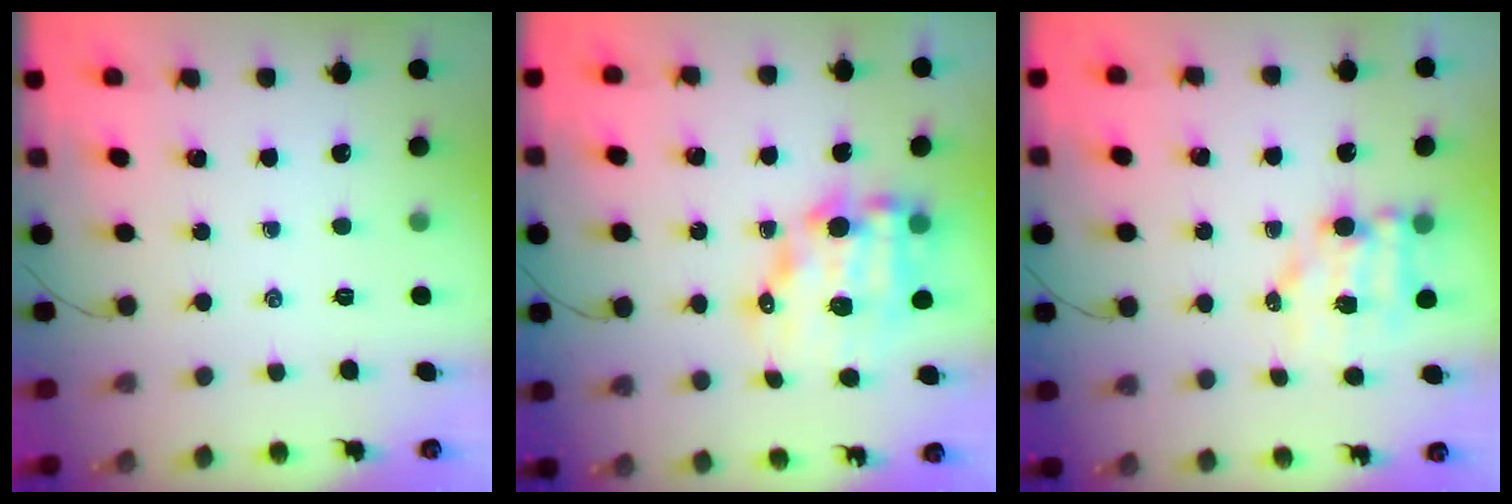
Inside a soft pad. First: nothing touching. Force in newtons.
{"total": 13.2, "press": 12.9, "slide": 2.8}
{"total": 6.9, "press": 6.8, "slide": 1.0}